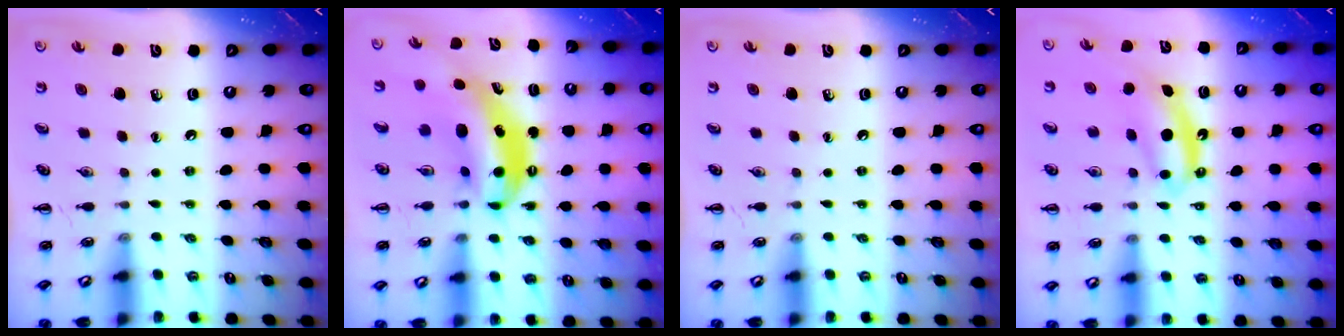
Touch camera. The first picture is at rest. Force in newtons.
{"total": 8.3, "press": 8.0, "slide": 2.1}
{"total": 0.0}
{"total": 6.1, "press": 6.1, "slide": 0.7}